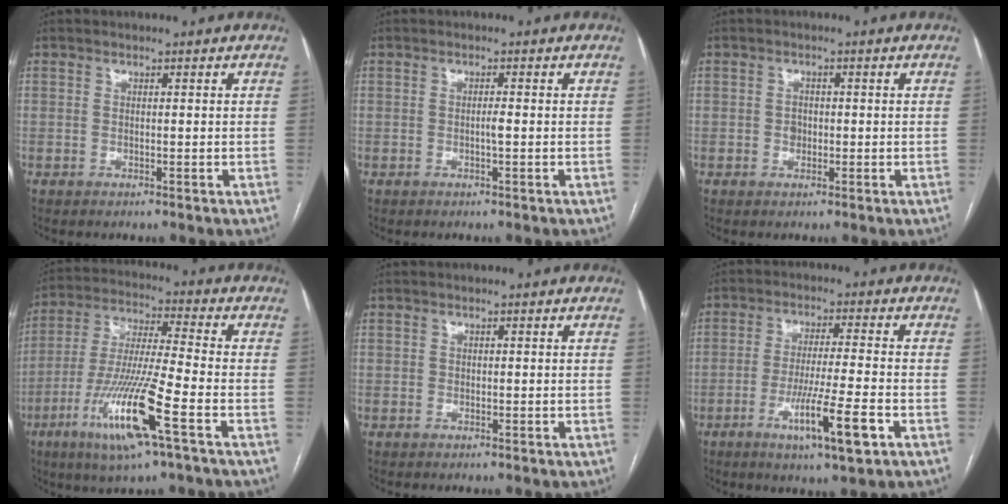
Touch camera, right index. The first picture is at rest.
{"total": 0.9, "force": [-0.3, -0.2, 0.8], "torque": [-0.016, 0.000, -0.005]}
{"total": 1.6, "force": [-0.3, 1.3, 0.8], "torque": [-0.010, 0.005, -0.003]}
{"total": 15.2, "force": [-6.6, 0.3, 13.7], "torque": [-0.279, -0.021, -0.123]}
{"total": 0.0}
{"total": 9.8, "force": [-4.2, 0.0, 8.8], "torque": [-0.153, -0.019, -0.070]}